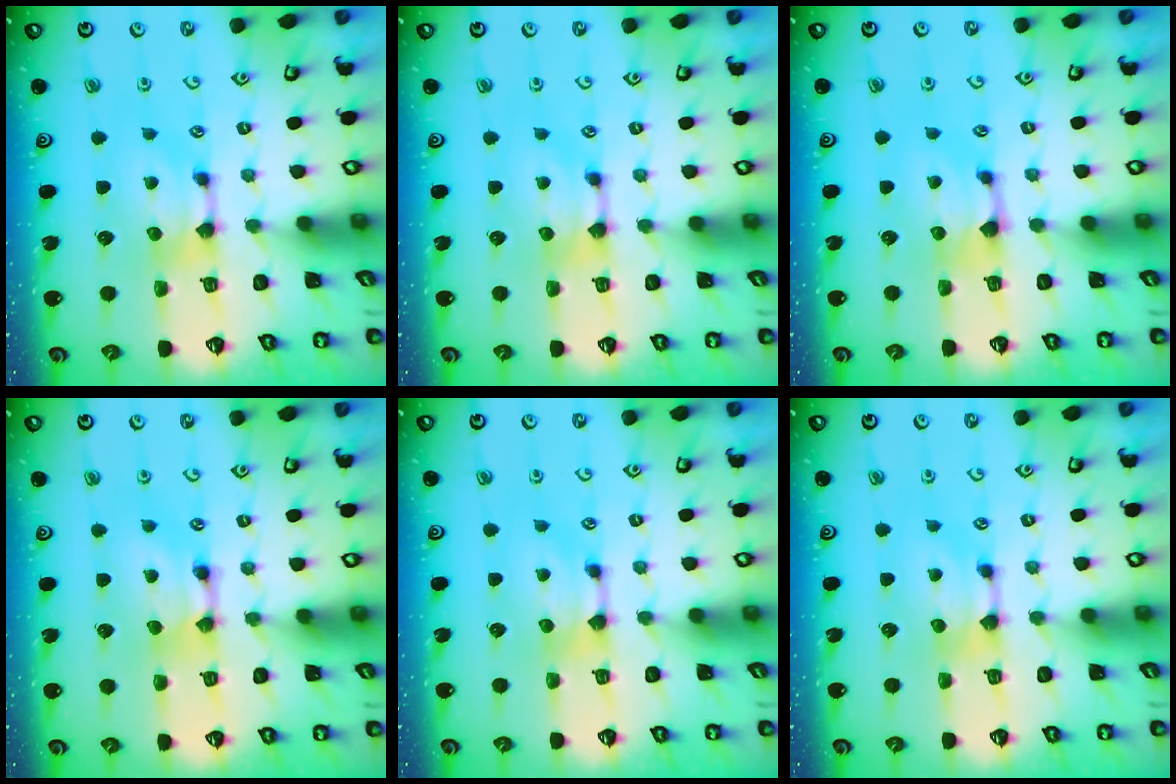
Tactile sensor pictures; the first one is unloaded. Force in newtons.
{"total": 0.0}
{"total": 0.9, "press": 0.6, "slide": 0.7}
{"total": 1.8, "press": 1.8, "slide": 0.1}
{"total": 0.0}
{"total": 0.0}